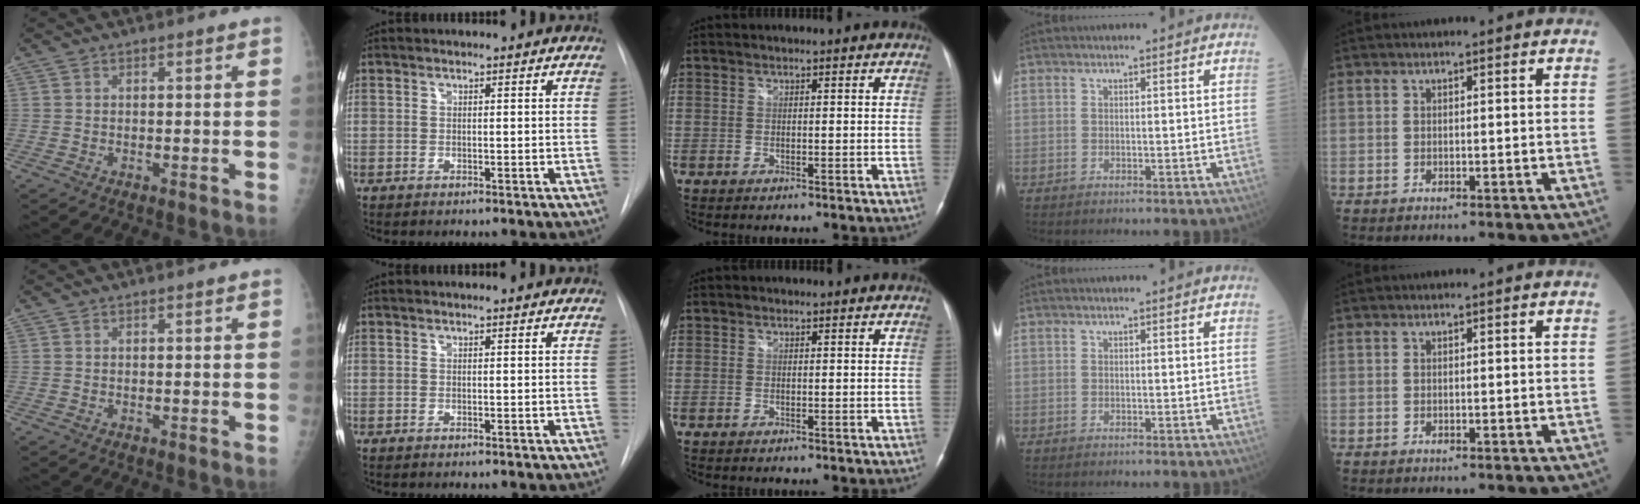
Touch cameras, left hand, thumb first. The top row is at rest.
{}